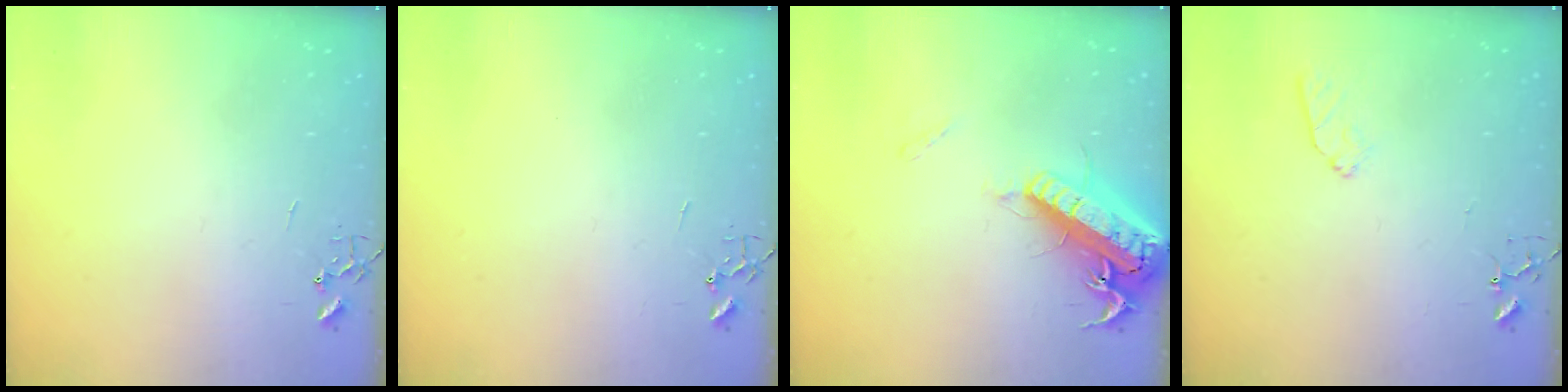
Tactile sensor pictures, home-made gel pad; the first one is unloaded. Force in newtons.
{"total": 0.0}
{"total": 20.1, "press": 19.7, "slide": 3.9}
{"total": 7.7, "press": 7.6, "slide": 0.9}